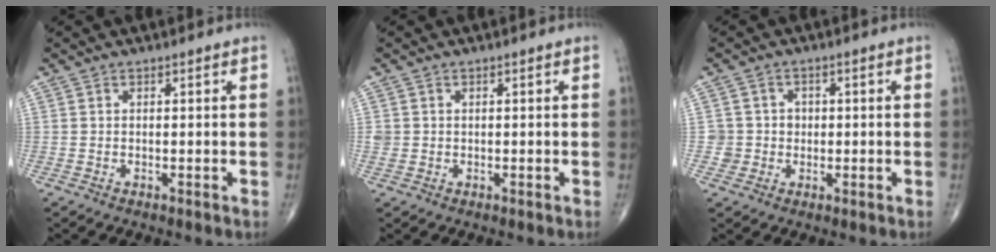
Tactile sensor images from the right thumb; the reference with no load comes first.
{"total": 1.6, "force": [0.3, 1.5, 0.5], "torque": [0.000, 0.001, 0.008]}
{"total": 3.7, "force": [-0.1, 3.7, -0.1], "torque": [0.035, 0.010, -0.004]}